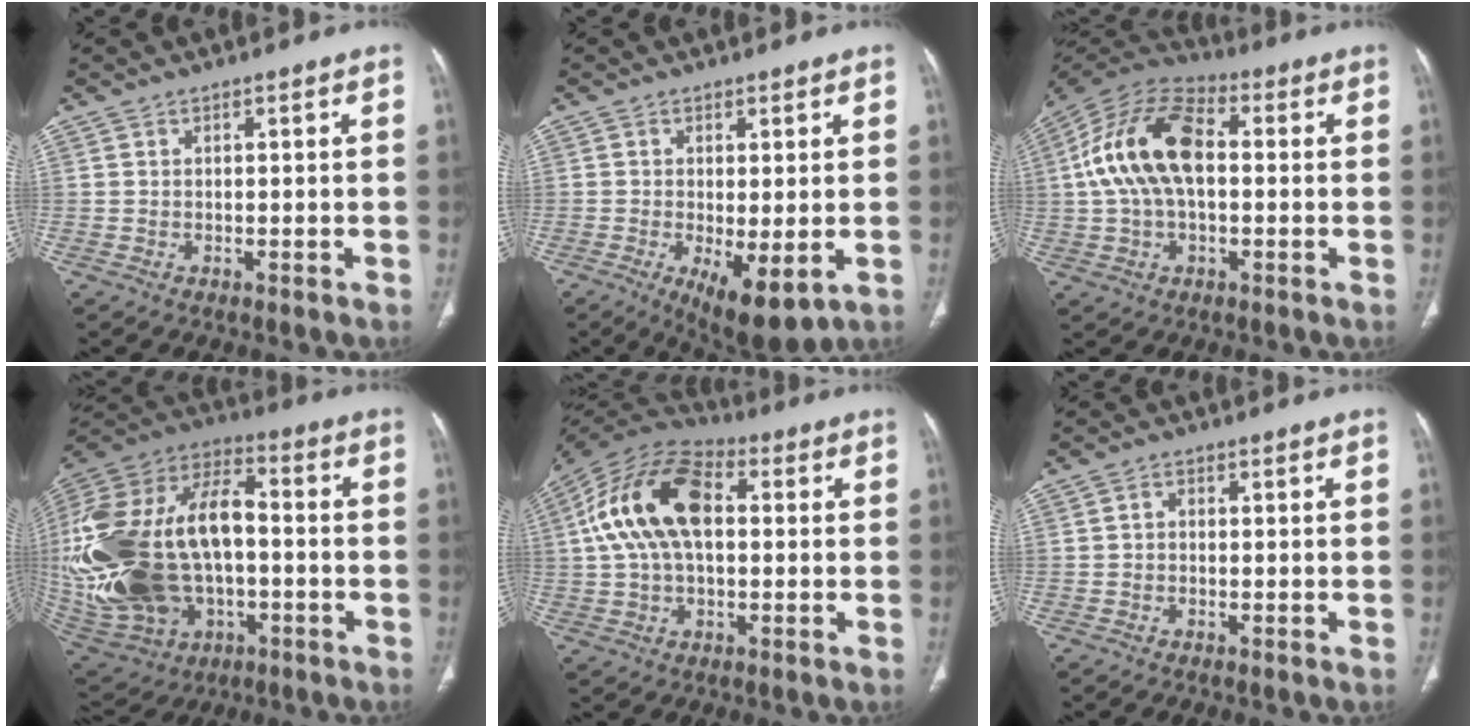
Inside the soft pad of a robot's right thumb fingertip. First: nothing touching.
{"total": 9.3, "force": [-2.6, 3.4, 8.2], "torque": [-0.130, -0.020, -0.030]}
{"total": 16.7, "force": [1.5, 9.5, 13.6], "torque": [-0.260, 0.035, 0.019]}
{"total": 38.4, "force": [-2.5, 23.8, 30.0], "torque": [-0.728, 0.016, -0.030]}
{"total": 17.8, "force": [2.7, 10.3, 14.2], "torque": [-0.268, 0.032, 0.041]}
{"total": 1.1, "force": [-0.1, 0.9, 0.6], "torque": [-0.005, 0.003, -0.006]}